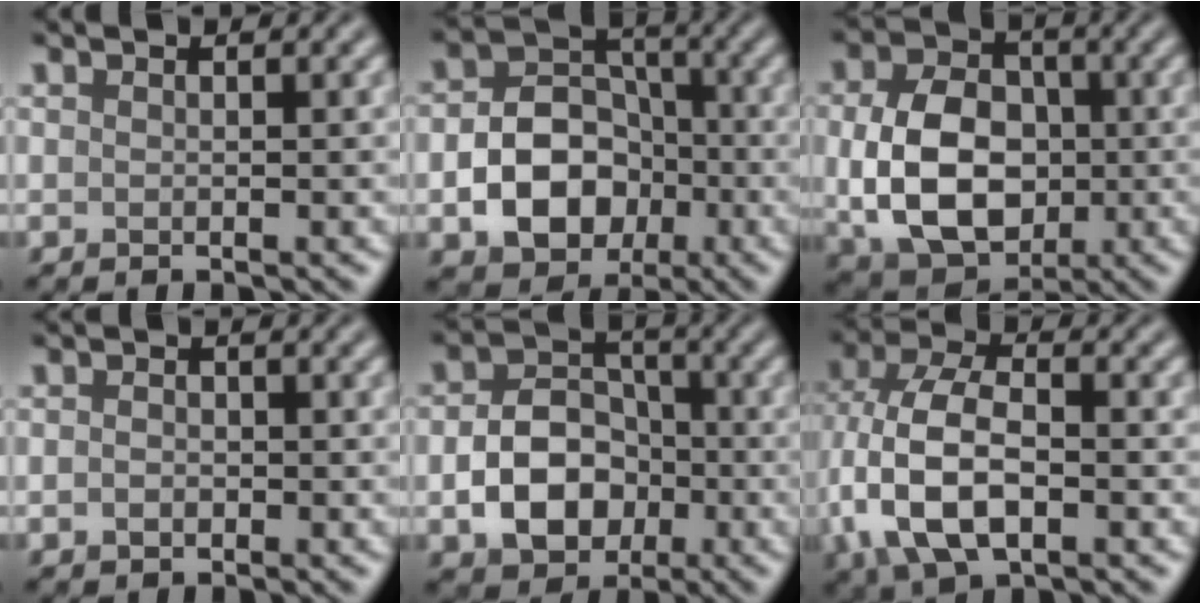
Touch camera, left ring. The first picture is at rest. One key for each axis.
{"total": 7.3, "fx": -2.1, "fy": 5.5, "fz": 4.3, "tx": -0.068, "ty": -0.003, "tz": -0.036}
{"total": 9.6, "fx": -0.5, "fy": 6.9, "fz": 6.7, "tx": -0.135, "ty": -0.011, "tz": -0.010}
{"total": 1.2, "fx": -0.3, "fy": 0.9, "fz": 0.7, "tx": -0.011, "ty": -0.001, "tz": -0.010}
{"total": 6.5, "fx": -1.8, "fy": 4.8, "fz": 4.0, "tx": -0.066, "ty": -0.002, "tz": -0.030}
{"total": 9.6, "fx": -2.1, "fy": 5.6, "fz": 7.5, "tx": -0.178, "ty": -0.001, "tz": -0.051}